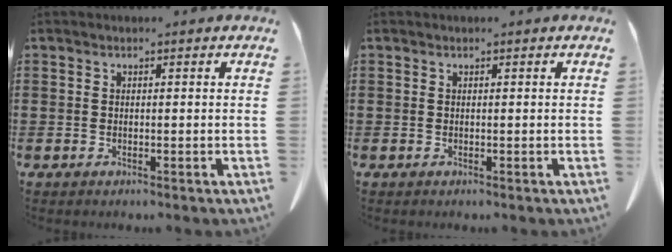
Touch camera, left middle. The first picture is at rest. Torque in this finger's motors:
{"motor_torque": [-0.21, 0.23, -0.05, -0.01]}